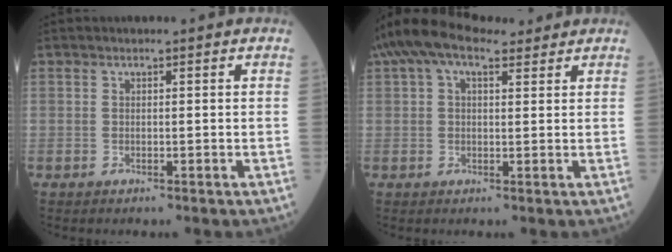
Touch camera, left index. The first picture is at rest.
{"total": 7.8, "force": [5.5, 3.3, 4.6], "torque": [-0.097, 0.049, 0.098]}